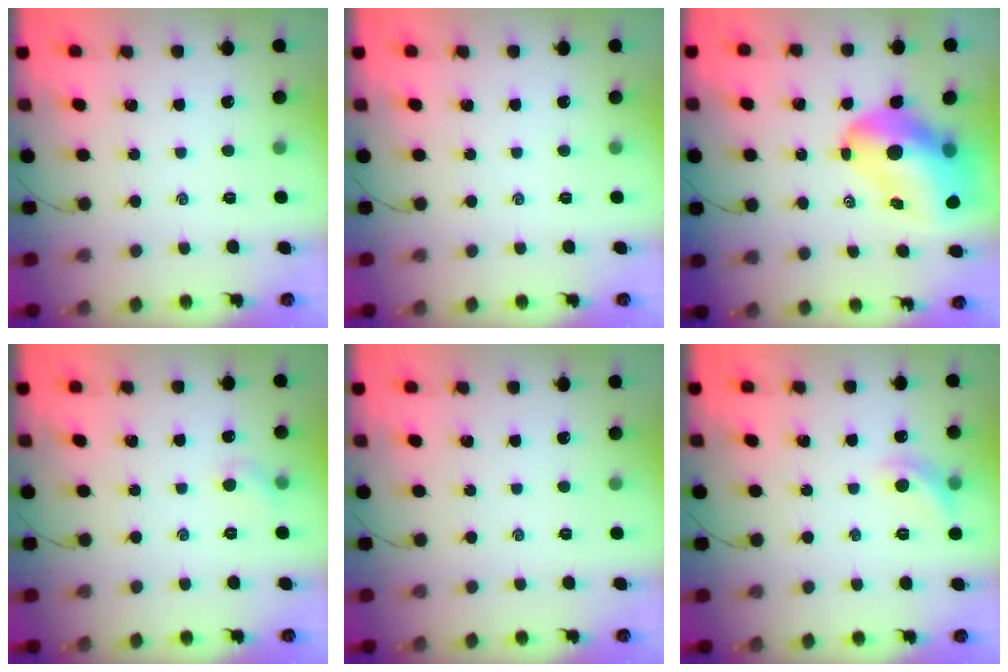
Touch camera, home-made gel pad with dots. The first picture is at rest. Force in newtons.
{"total": 0.0}
{"total": 15.9, "press": 15.1, "slide": 4.7}
{"total": 4.8, "press": 4.5, "slide": 1.5}
{"total": 0.0}
{"total": 7.6, "press": 7.5, "slide": 1.1}